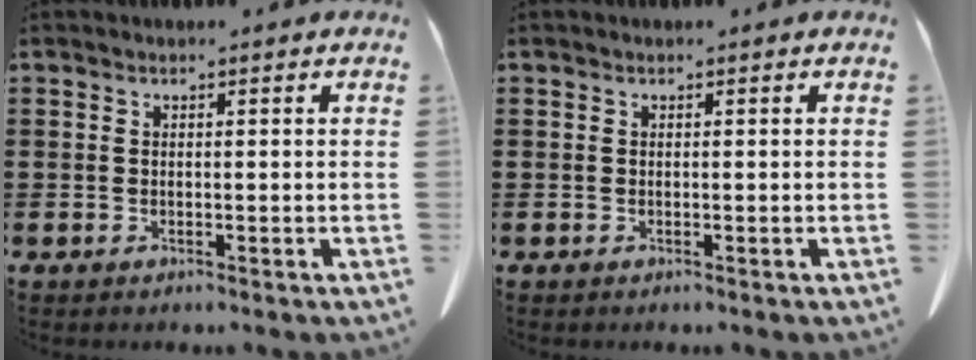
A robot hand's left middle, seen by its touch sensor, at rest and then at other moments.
{"total": 0.0}